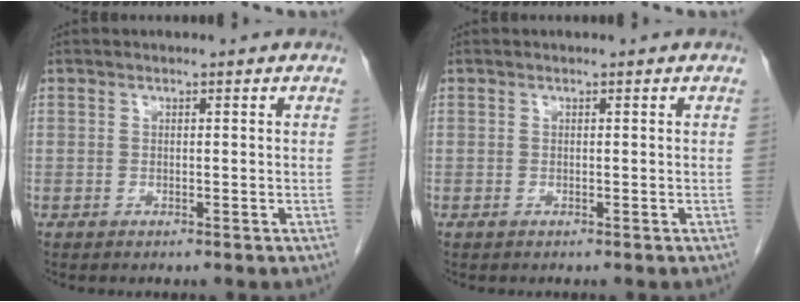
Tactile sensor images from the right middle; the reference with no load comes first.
{"total": 0.0}